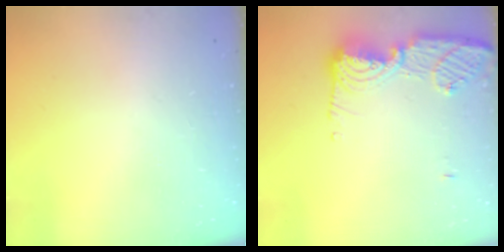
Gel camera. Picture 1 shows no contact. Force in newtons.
{"total": 12.0, "press": 12.0, "slide": 1.1}